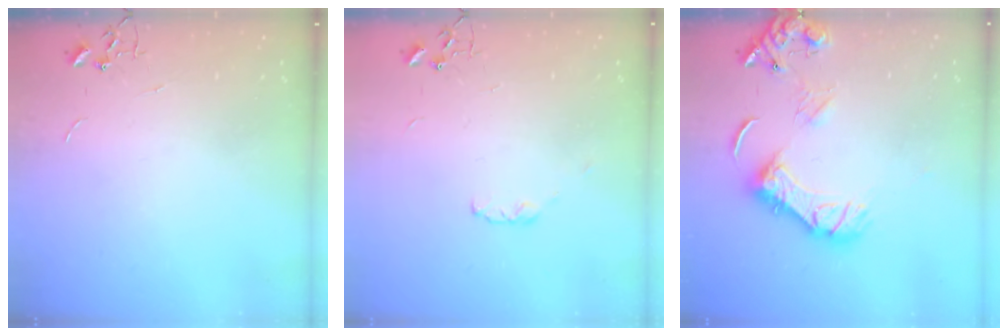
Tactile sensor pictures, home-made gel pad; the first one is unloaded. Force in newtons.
{"total": 3.5, "press": 3.5, "slide": 0.5}
{"total": 14.3, "press": 14.3, "slide": 1.6}